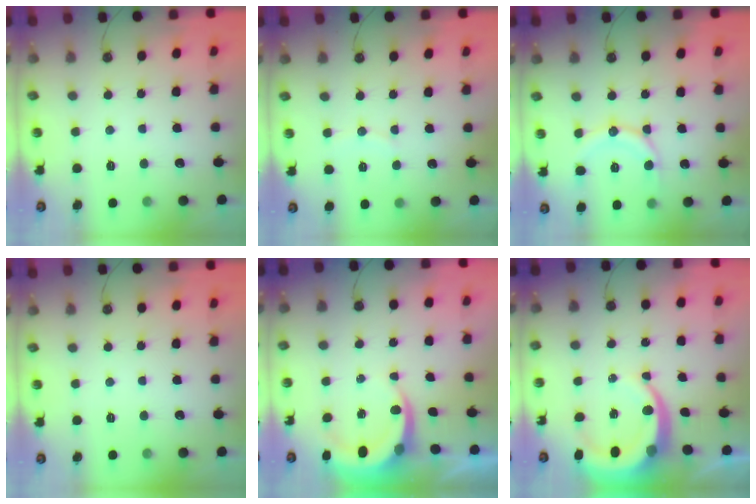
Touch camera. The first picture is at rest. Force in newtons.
{"total": 3.8, "press": 3.8, "slide": 0.2}
{"total": 12.2, "press": 12.1, "slide": 0.9}
{"total": 0.0}
{"total": 5.6, "press": 5.6, "slide": 0.4}
{"total": 8.9, "press": 8.8, "slide": 1.0}